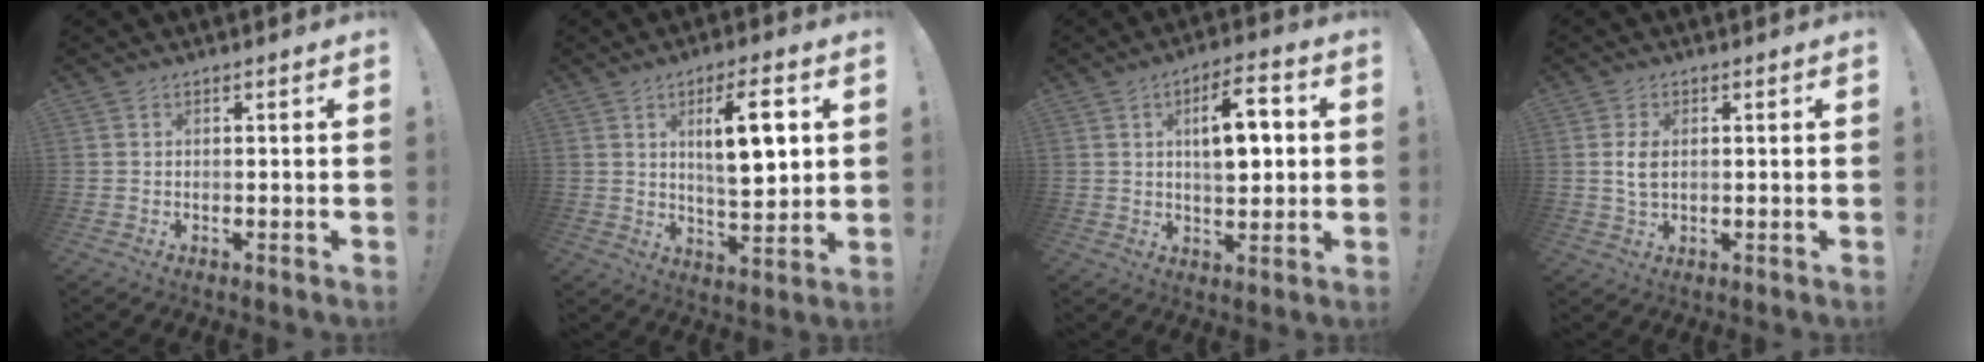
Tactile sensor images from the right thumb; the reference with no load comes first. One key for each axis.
{"total": 12.4, "fx": 3.7, "fy": 3.7, "fz": 11.2, "tx": -0.164, "ty": -0.006, "tz": 0.055}
{"total": 11.3, "fx": 2.1, "fy": 5.3, "fz": 9.8, "tx": -0.135, "ty": 0.002, "tz": 0.030}
{"total": 4.3, "fx": 0.6, "fy": 2.5, "fz": 3.5, "tx": -0.063, "ty": -0.005, "tz": 0.005}